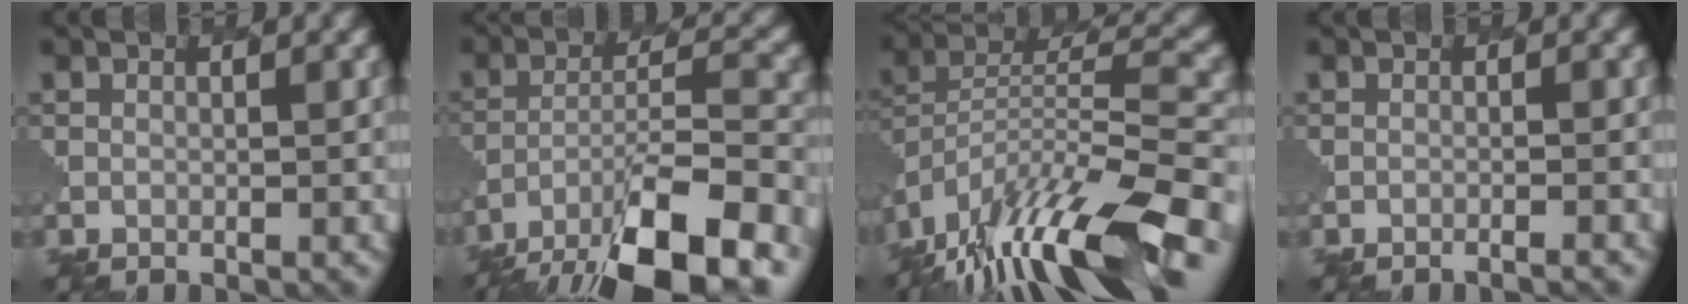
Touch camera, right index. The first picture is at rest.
{"total": 11.9, "force": [-8.3, 3.6, 7.7], "torque": [-0.131, 0.005, -0.142]}
{"total": 14.3, "force": [-10.2, 3.6, 9.5], "torque": [-0.179, 0.017, -0.174]}
{"total": 1.3, "force": [-1.1, 0.1, 0.7], "torque": [0.003, 0.006, -0.023]}